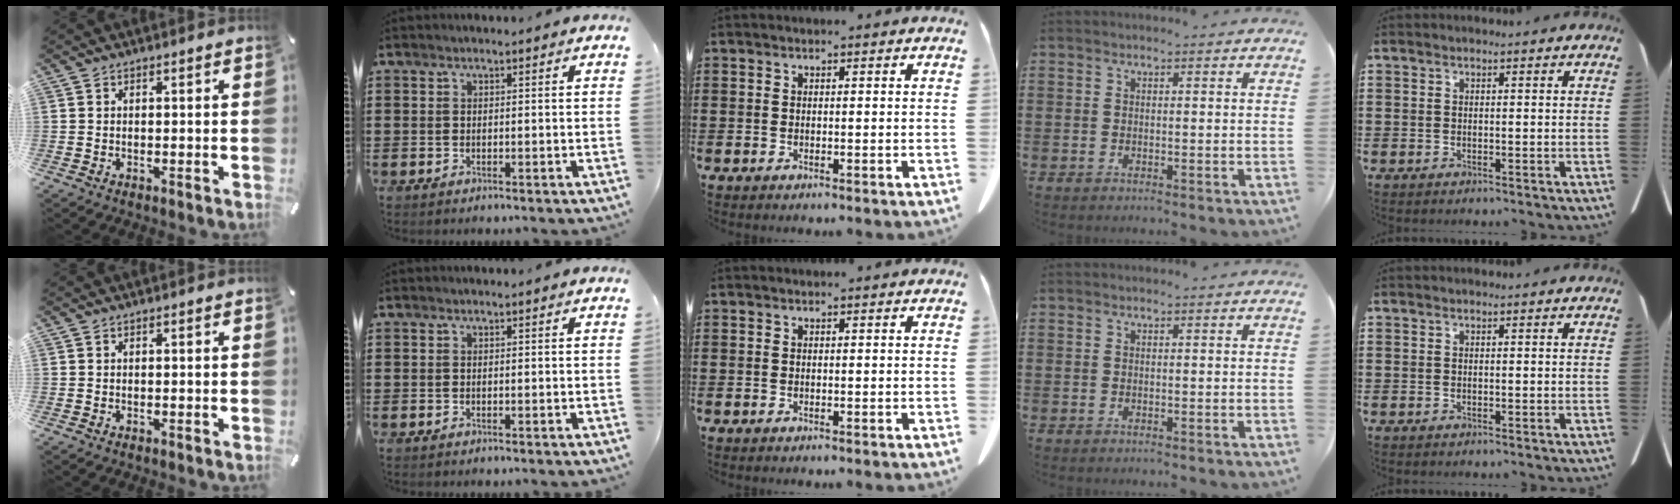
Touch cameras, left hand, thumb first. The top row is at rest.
{}